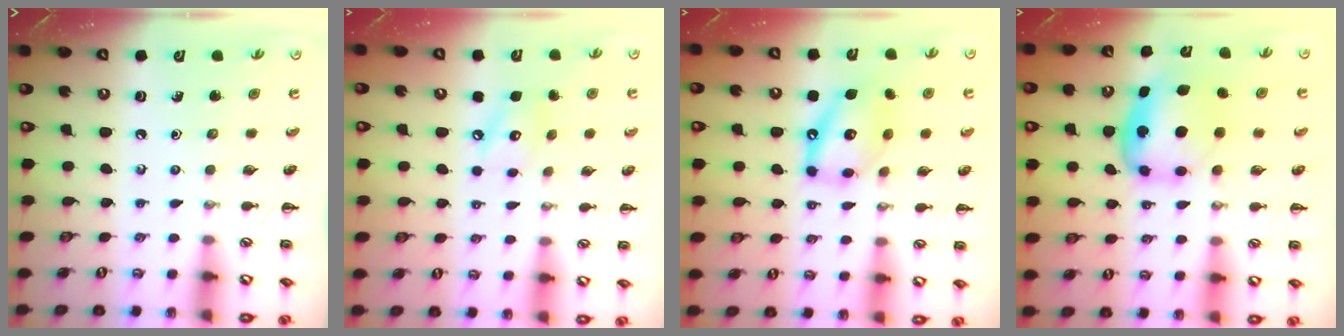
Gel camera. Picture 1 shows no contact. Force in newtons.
{"total": 7.7, "press": 7.7, "slide": 0.8}
{"total": 13.2, "press": 12.9, "slide": 3.0}
{"total": 6.1, "press": 6.0, "slide": 1.2}